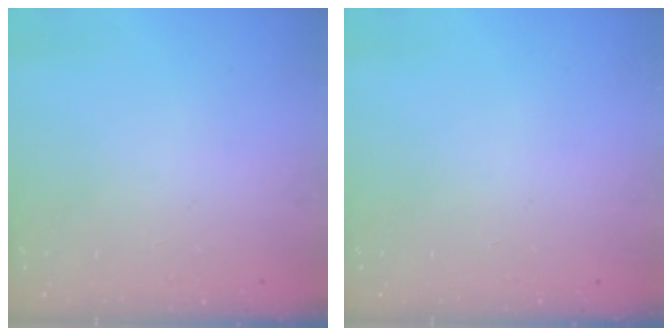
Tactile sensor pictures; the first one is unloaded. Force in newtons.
{"total": 0.0}